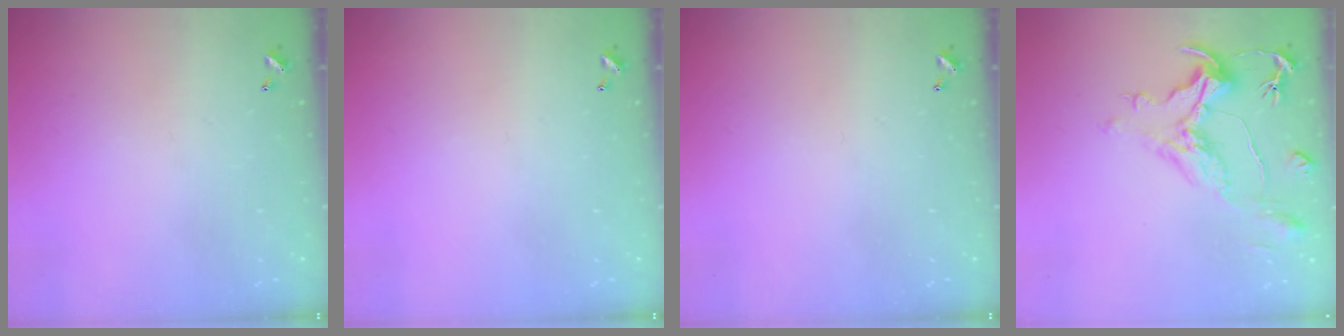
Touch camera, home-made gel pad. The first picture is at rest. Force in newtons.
{"total": 0.0}
{"total": 0.0}
{"total": 1.6, "press": 0.1, "slide": 1.6}